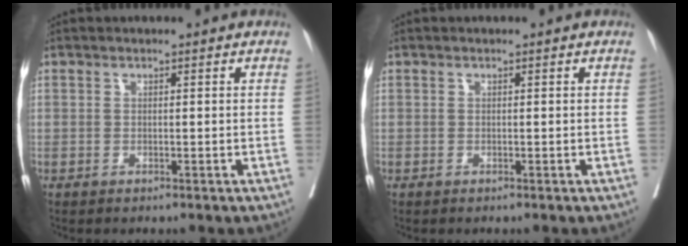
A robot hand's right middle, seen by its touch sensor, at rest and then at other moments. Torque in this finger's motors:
{"motor_torque": [0.62, -0.66, 0.04, 0.06]}